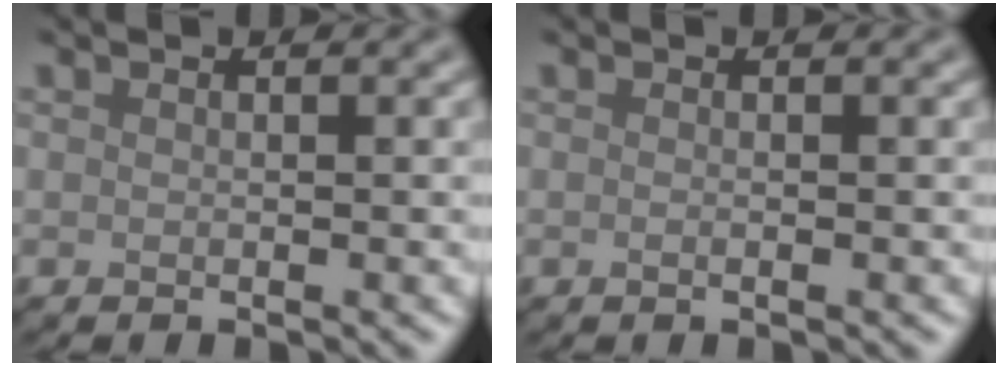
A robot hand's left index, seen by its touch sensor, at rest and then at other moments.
{"total": 0.8, "force": [-0.1, 0.3, 0.7], "torque": [-0.009, -0.006, -0.006]}